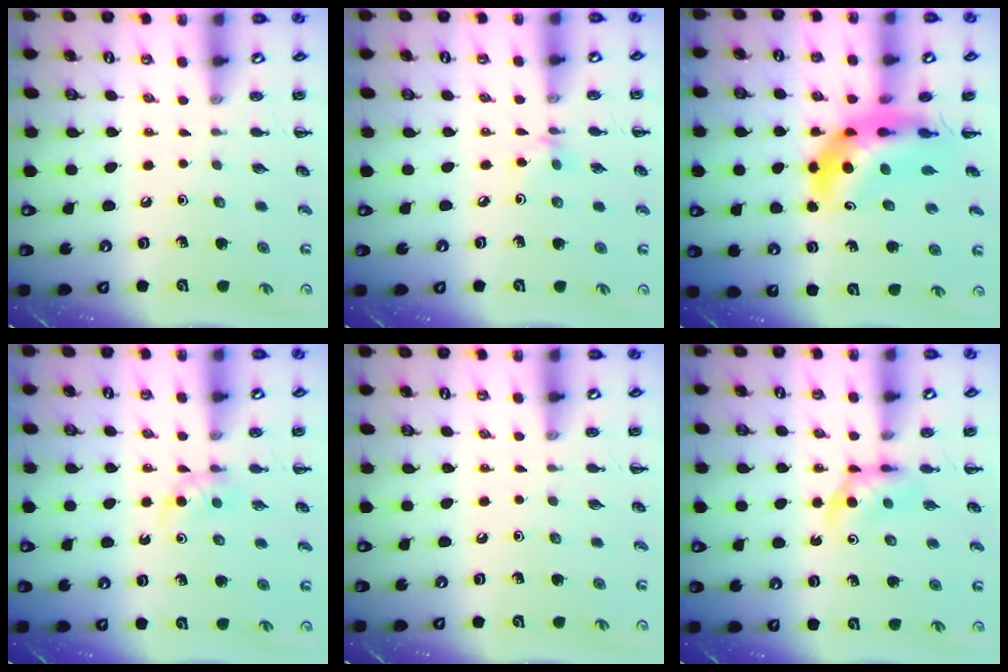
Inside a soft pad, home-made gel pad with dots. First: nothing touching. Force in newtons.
{"total": 4.0, "press": 3.8, "slide": 1.2}
{"total": 9.0, "press": 8.6, "slide": 2.6}
{"total": 3.3, "press": 3.0, "slide": 1.3}
{"total": 0.0}
{"total": 4.2, "press": 4.0, "slide": 1.2}